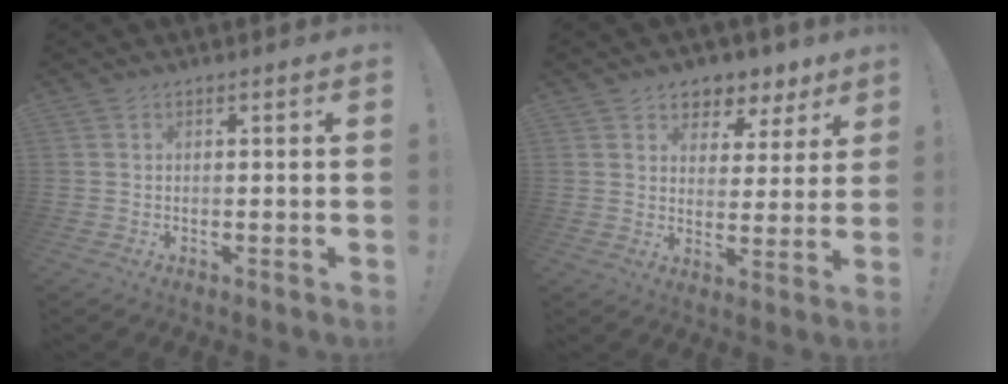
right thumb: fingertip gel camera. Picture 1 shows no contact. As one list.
[{"total": 6.2, "force": [4.0, 4.6, 1.1], "torque": [-0.003, -0.036, 0.073]}]